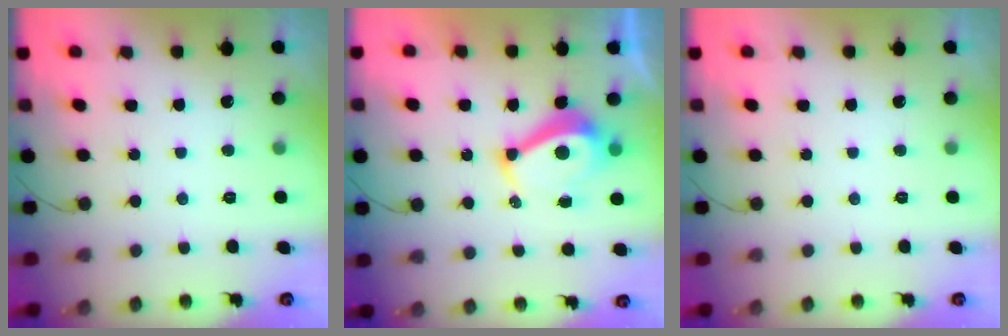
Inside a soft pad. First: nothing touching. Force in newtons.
{"total": 7.1, "press": 7.1, "slide": 1.0}
{"total": 0.0}